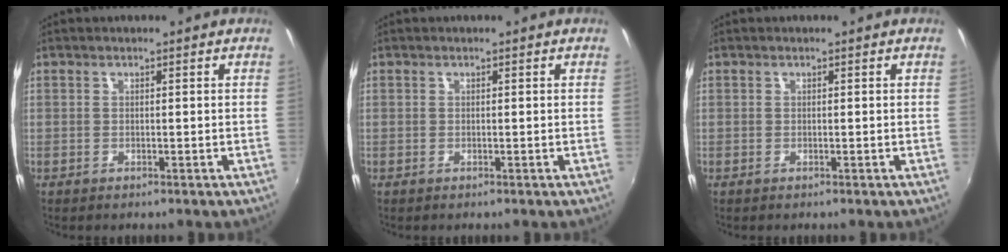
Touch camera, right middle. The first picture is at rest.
{"total": 0.0}
{"total": 0.0}